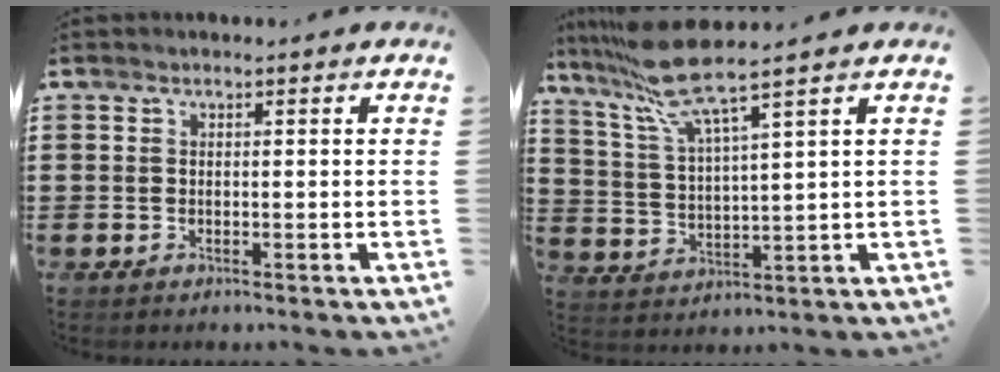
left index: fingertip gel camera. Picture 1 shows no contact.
{"total": 9.2, "force": [7.1, 0.5, 5.8], "torque": [-0.144, -0.027, 0.124]}